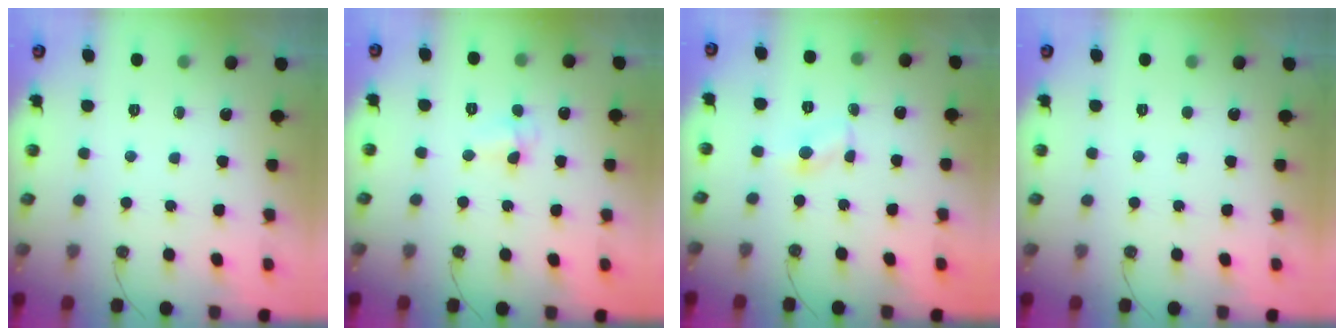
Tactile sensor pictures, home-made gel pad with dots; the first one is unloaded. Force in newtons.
{"total": 3.6, "press": 3.5, "slide": 0.7}
{"total": 2.4, "press": 2.4, "slide": 0.3}
{"total": 0.0}